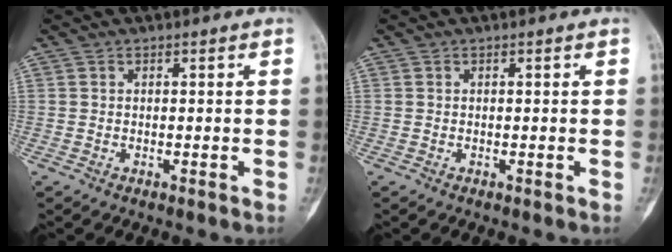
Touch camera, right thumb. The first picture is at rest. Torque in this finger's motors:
{"motor_torque": [-0.02, -0.02, 0.02, -0.02, 0.00]}